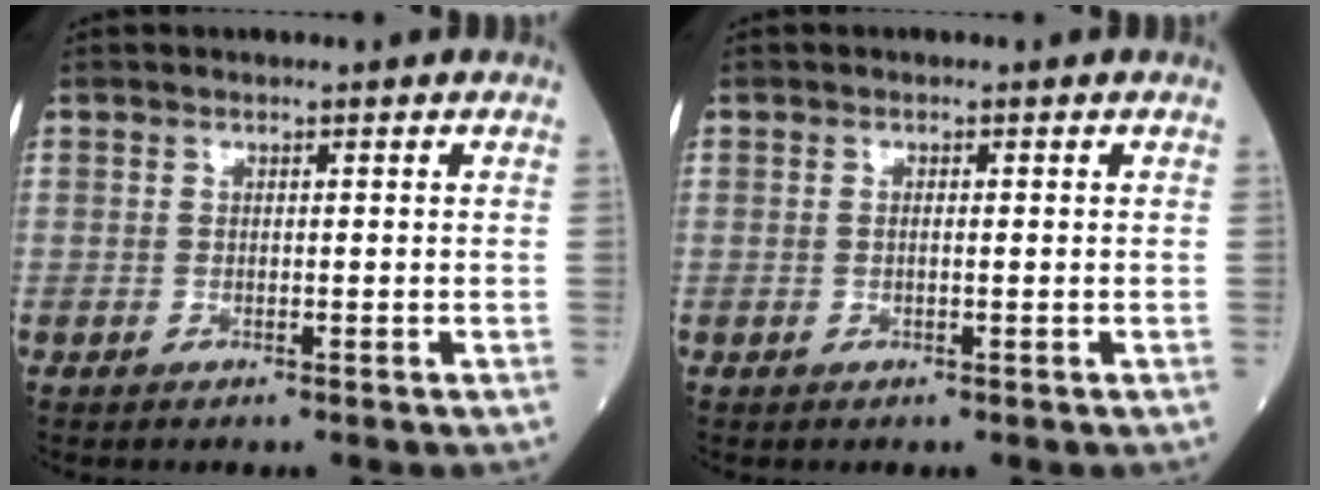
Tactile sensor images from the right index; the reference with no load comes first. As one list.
[{"total": 0.7, "force": [0.0, 0.1, 0.6], "torque": [-0.015, 0.001, -0.001]}]